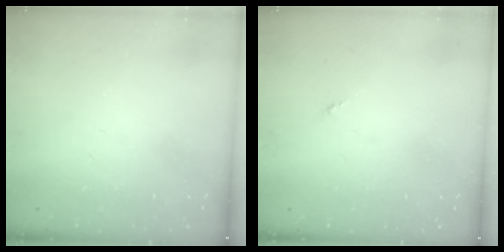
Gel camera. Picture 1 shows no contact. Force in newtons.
{"total": 0.0}